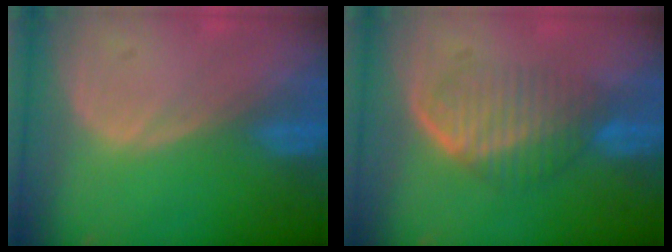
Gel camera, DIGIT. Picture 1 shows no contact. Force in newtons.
{"total": 6.0, "press": 5.7, "slide": 1.6}